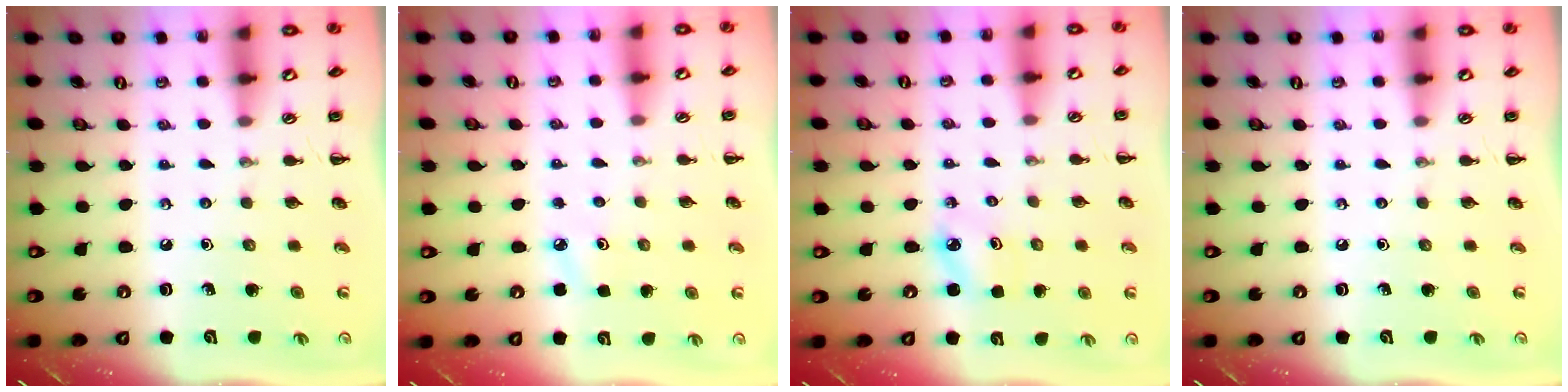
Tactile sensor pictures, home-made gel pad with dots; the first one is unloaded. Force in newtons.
{"total": 5.2, "press": 5.0, "slide": 1.5}
{"total": 2.5, "press": 2.5, "slide": 0.4}
{"total": 0.0}